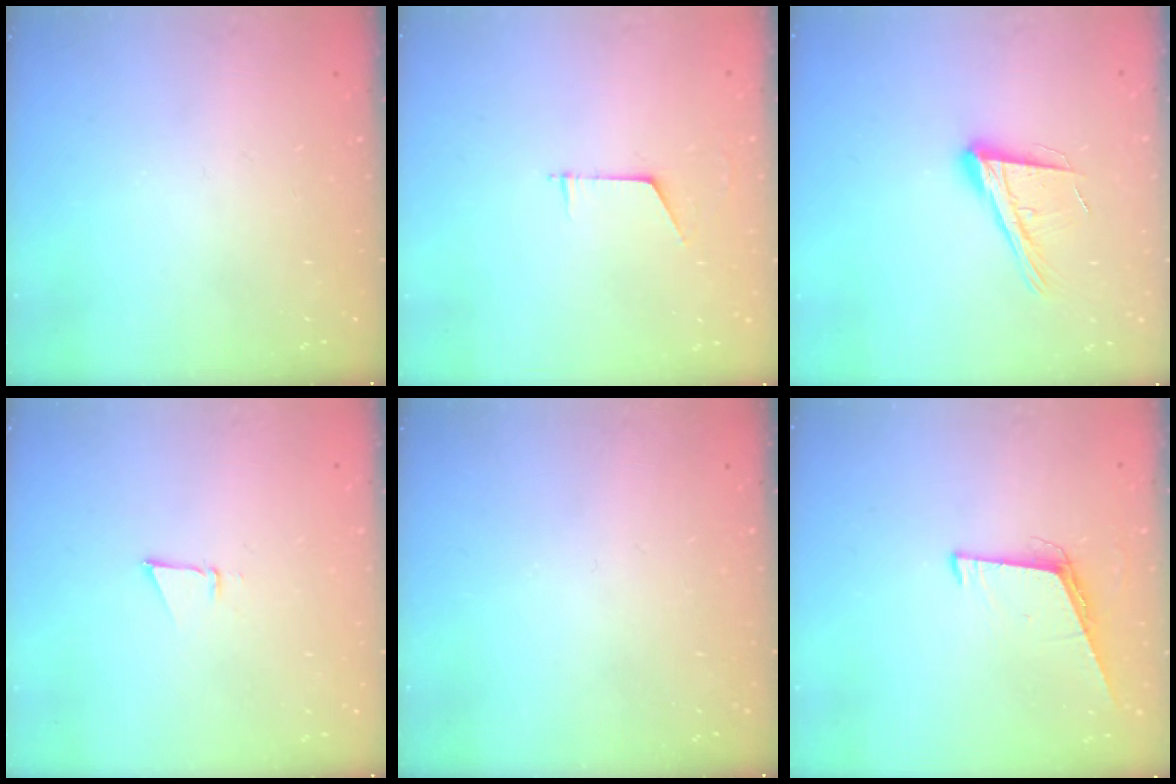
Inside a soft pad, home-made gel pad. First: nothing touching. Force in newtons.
{"total": 4.5, "press": 4.5, "slide": 0.4}
{"total": 16.0, "press": 15.5, "slide": 4.0}
{"total": 2.7, "press": 2.6, "slide": 0.8}
{"total": 0.0}
{"total": 5.7, "press": 5.1, "slide": 2.6}